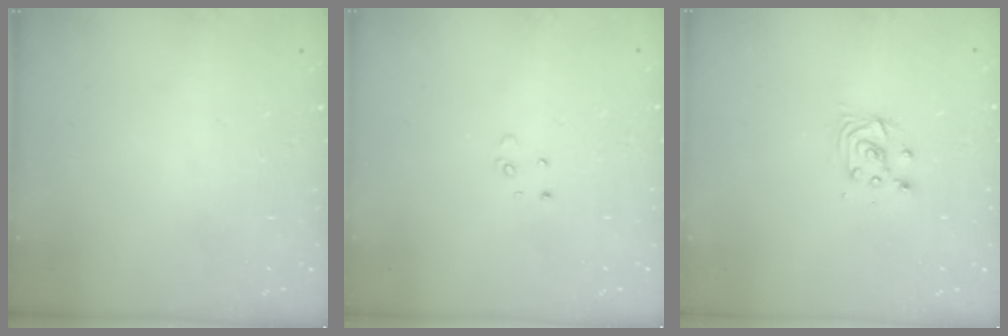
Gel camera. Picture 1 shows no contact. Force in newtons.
{"total": 2.6, "press": 2.6, "slide": 0.2}
{"total": 4.2, "press": 4.2, "slide": 0.5}